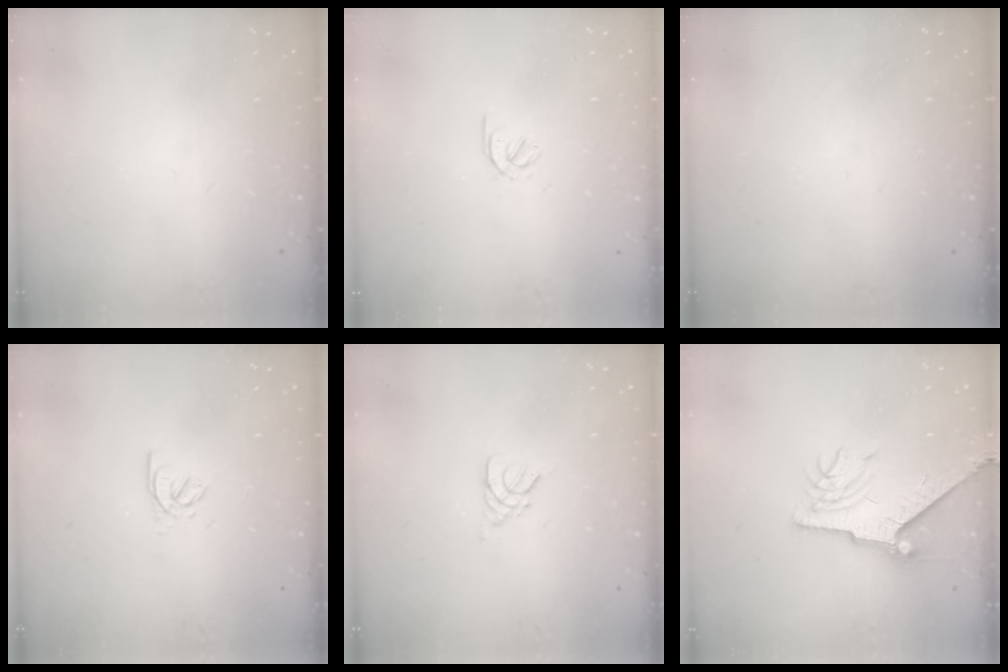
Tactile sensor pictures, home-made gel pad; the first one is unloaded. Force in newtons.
{"total": 1.7, "press": 1.6, "slide": 0.6}
{"total": 0.0}
{"total": 2.2, "press": 2.2, "slide": 0.4}
{"total": 2.7, "press": 2.7, "slide": 0.5}
{"total": 7.8, "press": 7.7, "slide": 0.9}